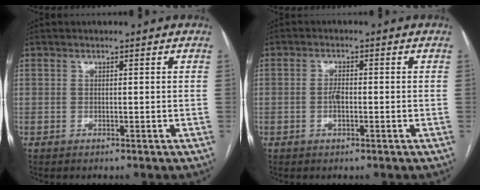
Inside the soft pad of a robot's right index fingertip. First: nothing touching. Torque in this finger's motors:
{"motor_torque": [0.66, -0.05, 0.07, 0.06]}